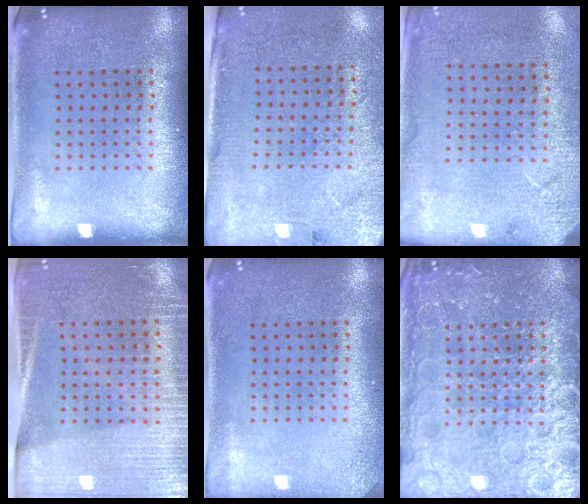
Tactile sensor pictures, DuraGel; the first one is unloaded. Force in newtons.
{"total": 2.7, "press": 2.4, "slide": 1.3}
{"total": 2.6, "press": 2.4, "slide": 1.1}
{"total": 3.4, "press": 3.1, "slide": 1.4}
{"total": 1.4, "press": 1.4, "slide": 0.1}
{"total": 6.9, "press": 6.9, "slide": 0.8}